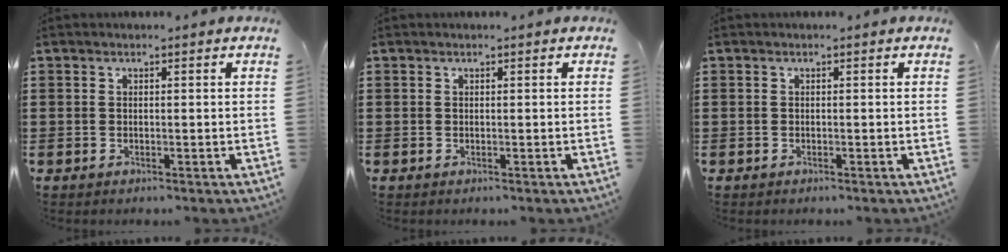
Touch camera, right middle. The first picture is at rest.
{"total": 0.0}
{"total": 0.0}